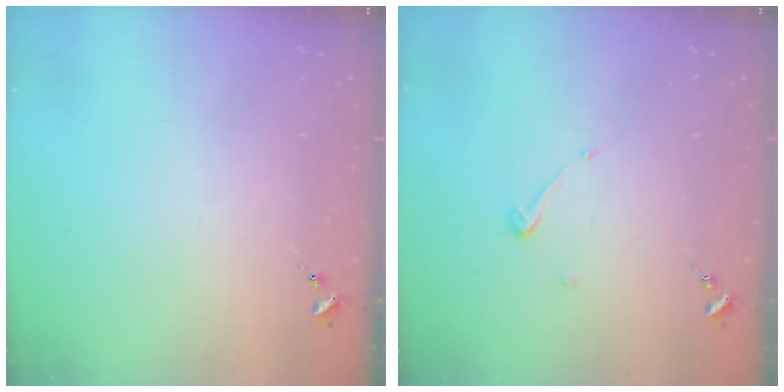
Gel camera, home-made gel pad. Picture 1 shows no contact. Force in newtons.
{"total": 3.9, "press": 3.9, "slide": 0.3}